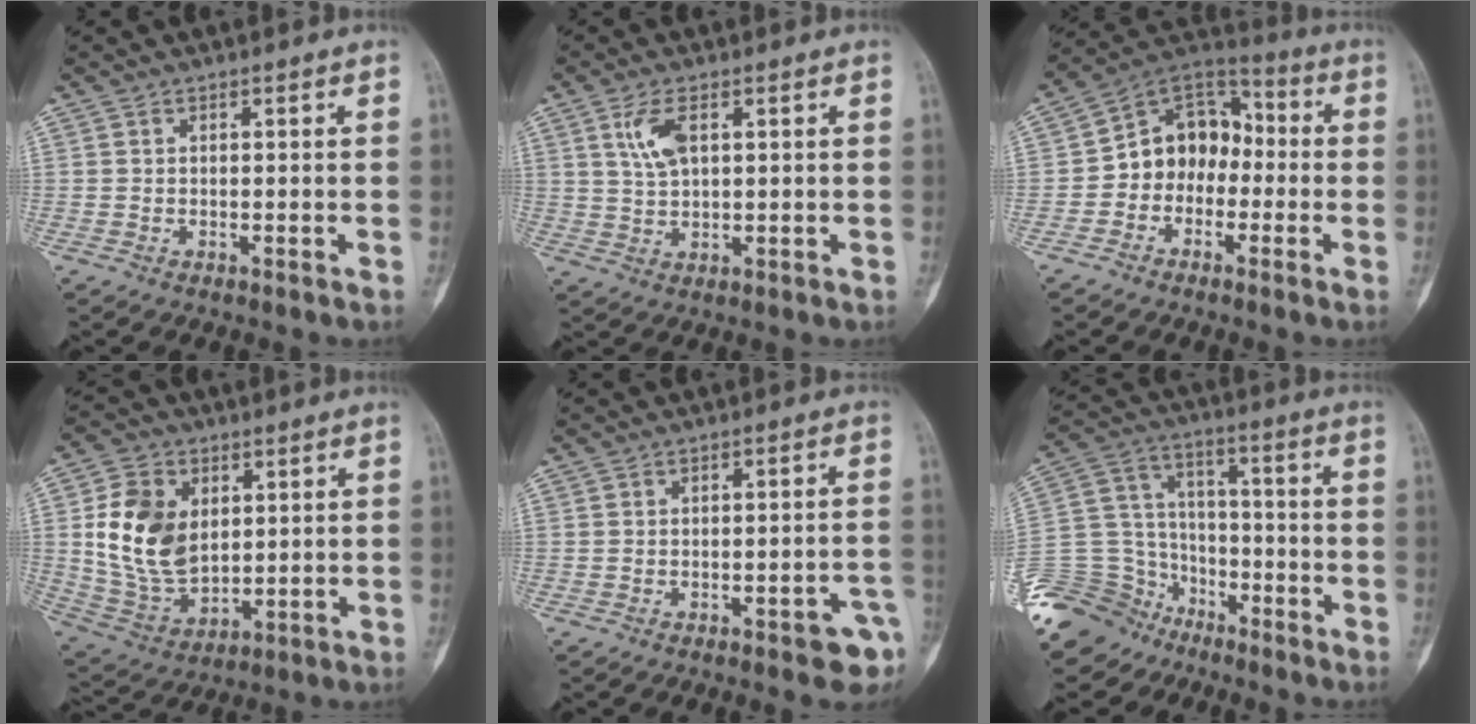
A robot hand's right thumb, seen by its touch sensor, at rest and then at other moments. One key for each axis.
{"total": 5.6, "fx": 2.1, "fy": 2.5, "fz": 4.6, "tx": -0.093, "ty": -0.004, "tz": 0.046}
{"total": 11.6, "fx": -1.9, "fy": 9.3, "fz": 6.7, "tx": -0.067, "ty": 0.054, "tz": -0.051}
{"total": 15.0, "fx": 2.9, "fy": 10.5, "fz": 10.3, "tx": -0.167, "ty": -0.013, "tz": 0.068}
{"total": 6.2, "fx": -3.1, "fy": 1.9, "fz": 5.0, "tx": -0.050, "ty": 0.024, "tz": -0.033}
{"total": 17.4, "fx": -12.8, "fy": 11.4, "fz": 3.2, "tx": -0.059, "ty": 0.093, "tz": -0.233}